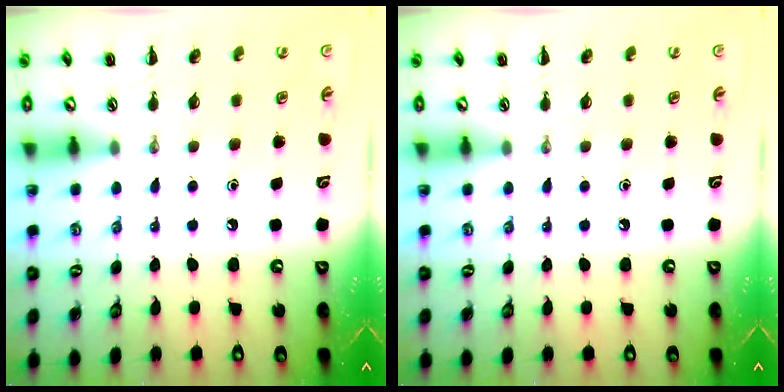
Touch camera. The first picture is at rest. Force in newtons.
{"total": 0.0}